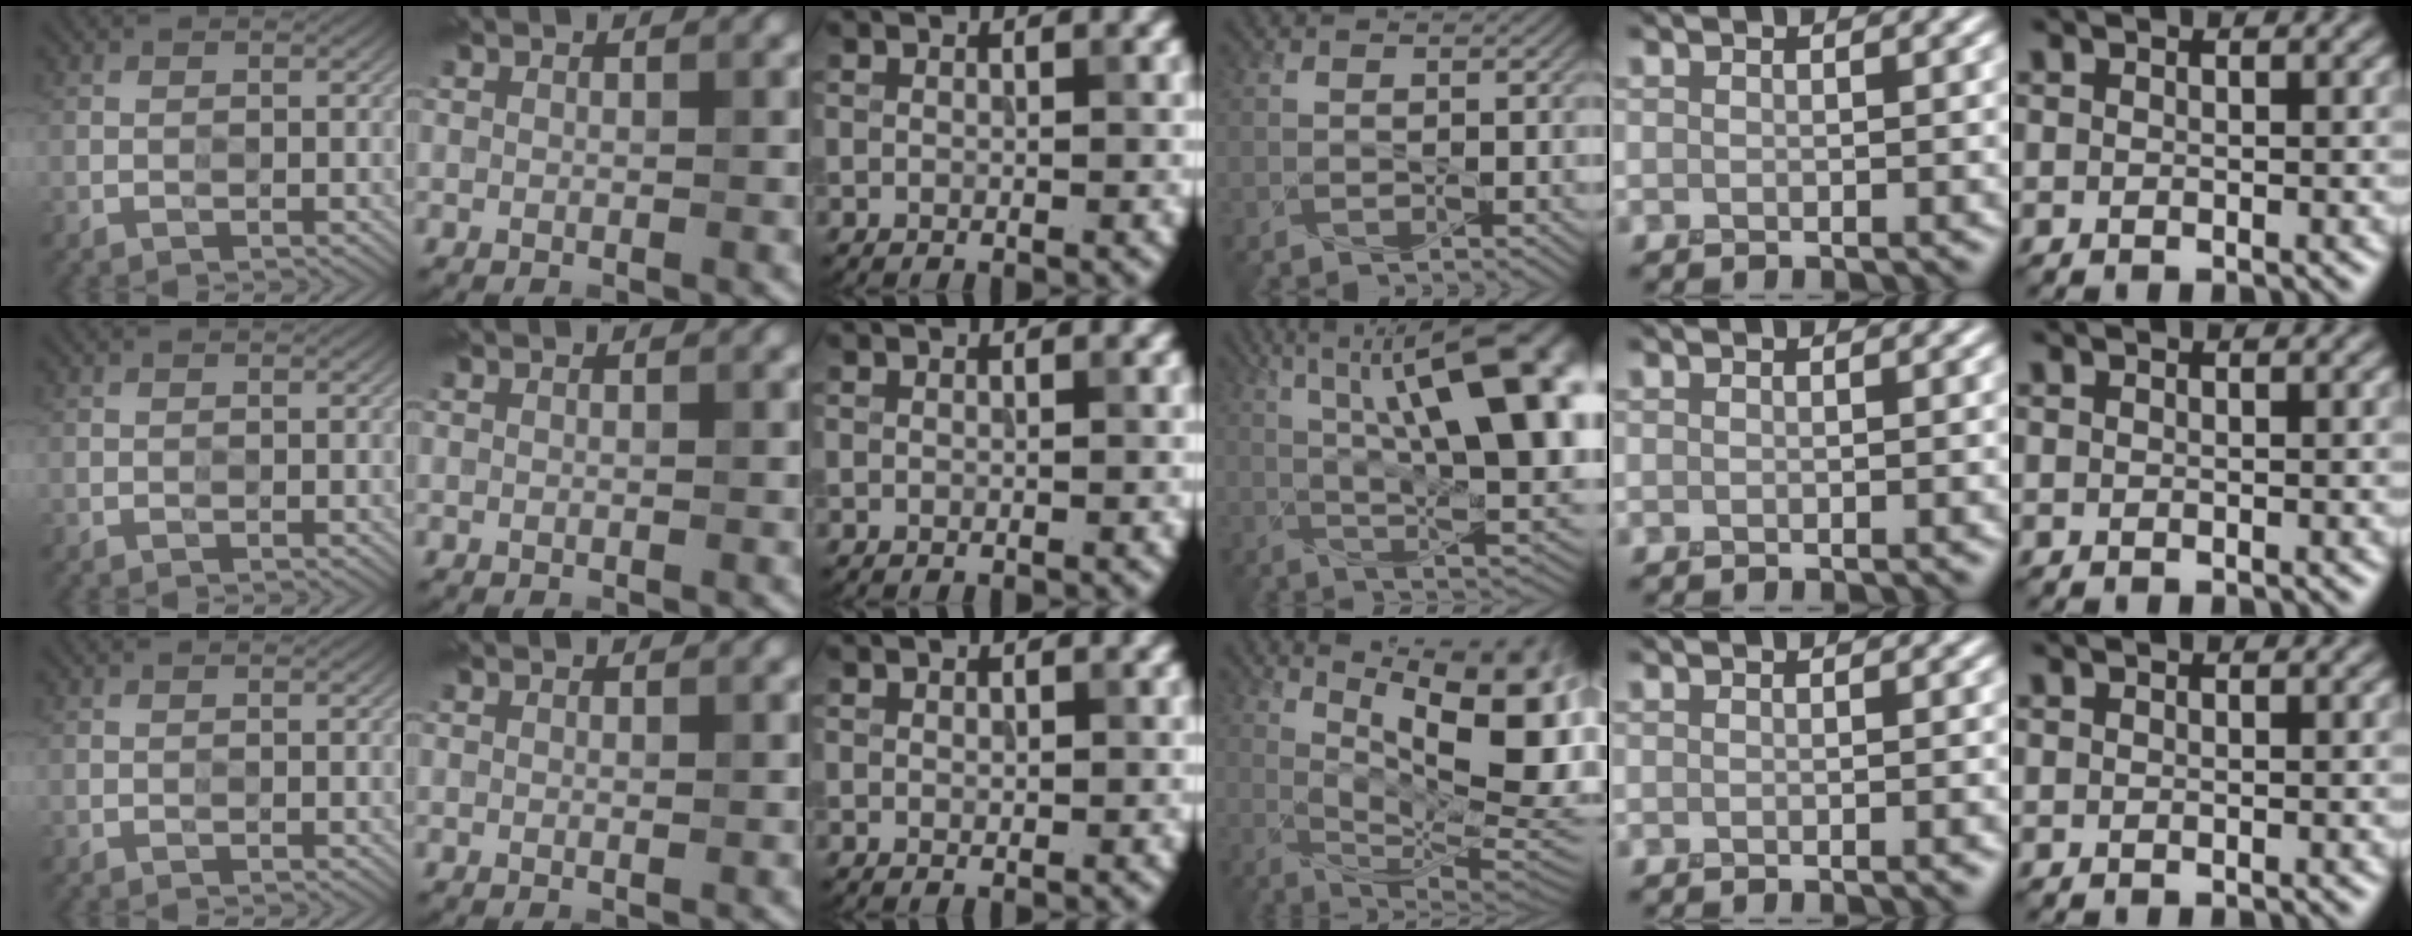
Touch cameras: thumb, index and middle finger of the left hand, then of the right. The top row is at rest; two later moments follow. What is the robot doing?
{"motion": "press", "object": "syringe"}